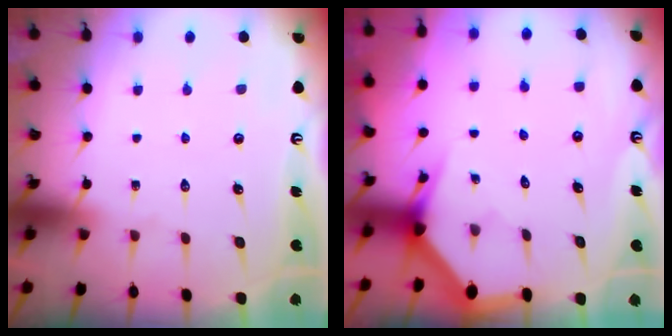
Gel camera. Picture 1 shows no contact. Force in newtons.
{"total": 3.0, "press": 3.0, "slide": 0.1}